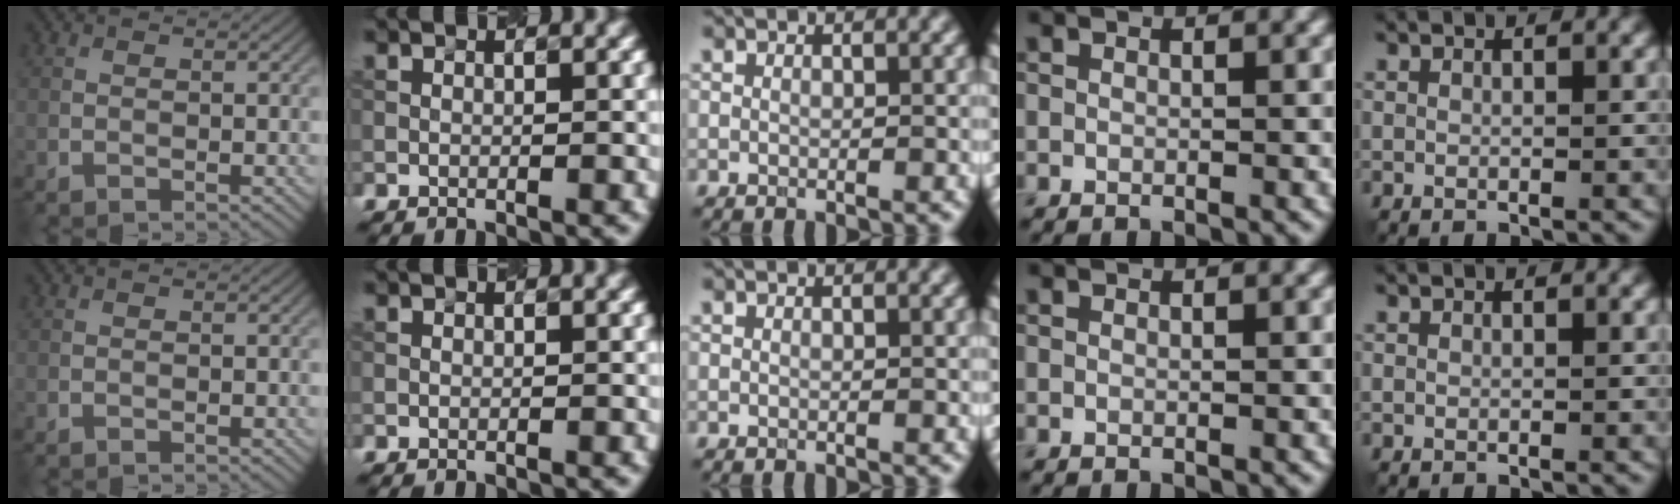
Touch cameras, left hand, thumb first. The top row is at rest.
{}